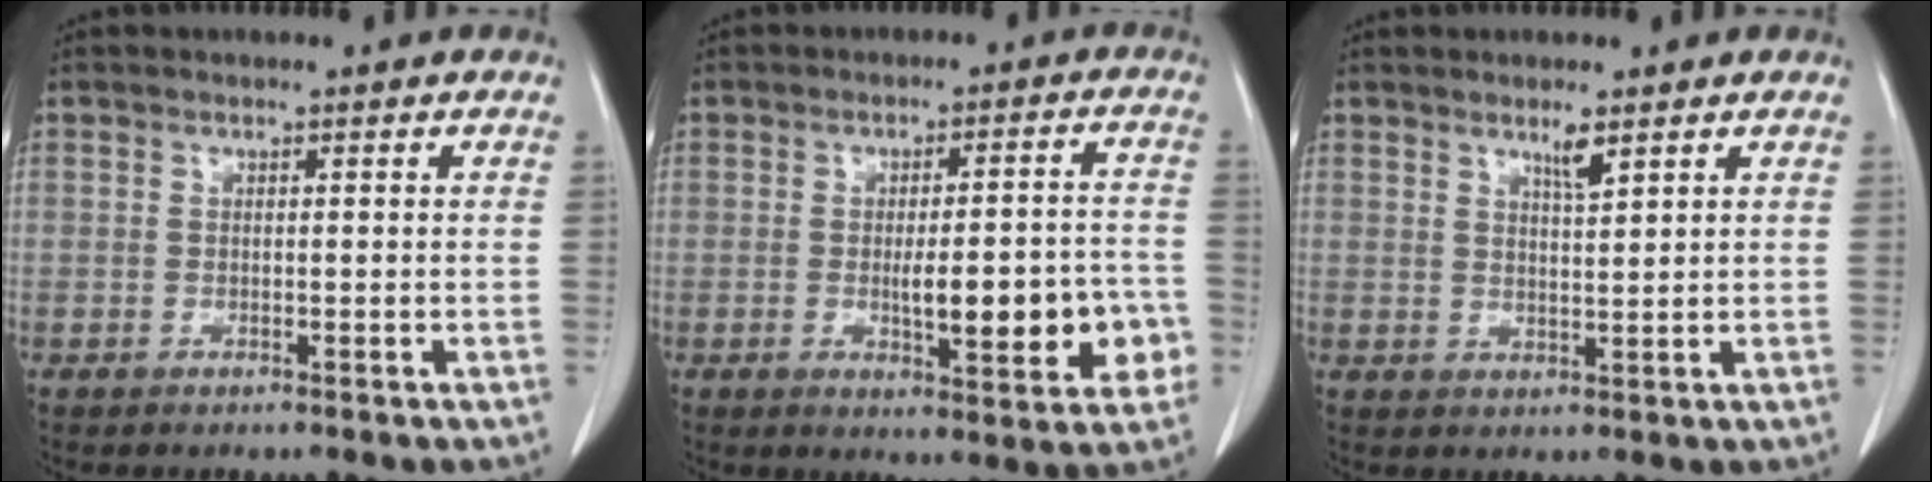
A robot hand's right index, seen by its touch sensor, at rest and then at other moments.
{"total": 11.8, "force": [-2.7, 2.9, 11.2], "torque": [-0.142, 0.011, -0.028]}
{"total": 2.6, "force": [1.8, 0.0, 1.9], "torque": [-0.036, -0.006, 0.033]}